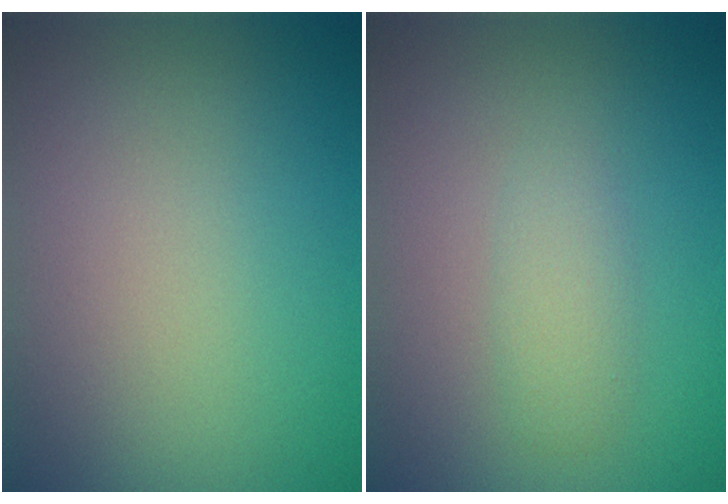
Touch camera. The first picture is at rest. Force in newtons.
{"total": 1.7, "press": 1.7, "slide": 0.1}